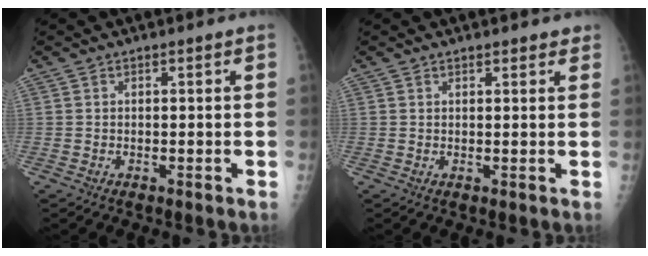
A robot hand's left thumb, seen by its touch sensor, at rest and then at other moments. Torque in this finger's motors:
{"motor_torque": [-0.10, -0.09, 0.15, 0.03, -0.07]}